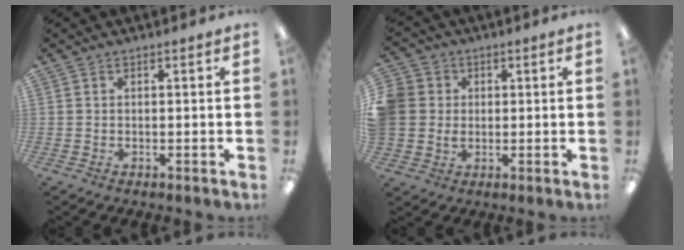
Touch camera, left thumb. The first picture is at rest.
{"total": 7.1, "force": [0.8, 6.8, 1.9], "torque": [-0.056, 0.010, 0.018]}